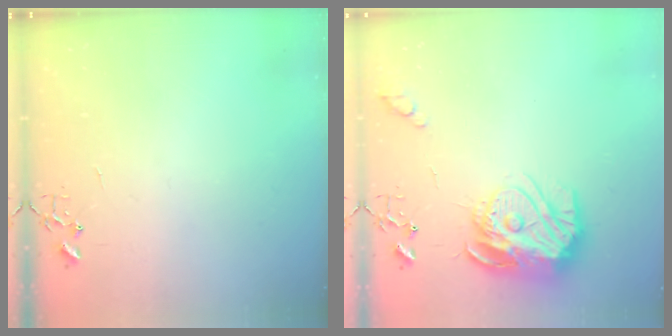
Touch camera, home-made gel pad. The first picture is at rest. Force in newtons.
{"total": 16.7, "press": 16.7, "slide": 1.6}